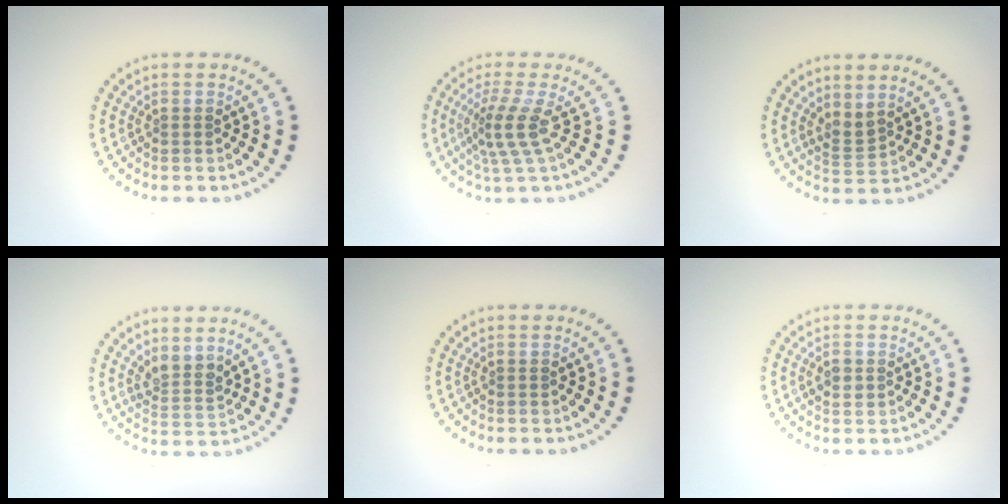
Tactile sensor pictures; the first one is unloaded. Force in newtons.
{"total": 3.3, "press": 2.3, "slide": 2.4}
{"total": 1.7, "press": 1.2, "slide": 1.2}
{"total": 2.4, "press": 1.9, "slide": 1.5}
{"total": 0.0}
{"total": 1.0, "press": 1.0, "slide": 0.1}